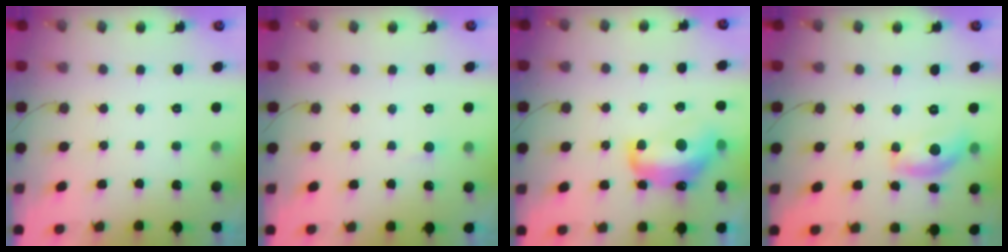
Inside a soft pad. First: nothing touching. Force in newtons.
{"total": 1.6, "press": 1.6, "slide": 0.1}
{"total": 13.5, "press": 13.5, "slide": 0.8}
{"total": 10.5, "press": 10.5, "slide": 0.4}